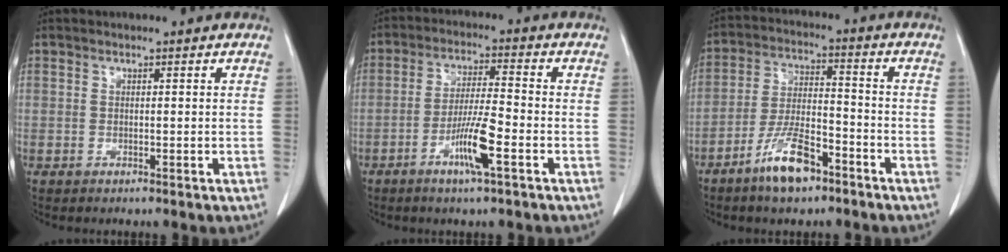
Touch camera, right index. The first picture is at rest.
{"total": 7.5, "force": [-3.4, 0.2, 6.7], "torque": [-0.130, -0.006, -0.062]}
{"total": 9.5, "force": [-6.2, 2.7, 6.6], "torque": [-0.132, -0.004, -0.115]}